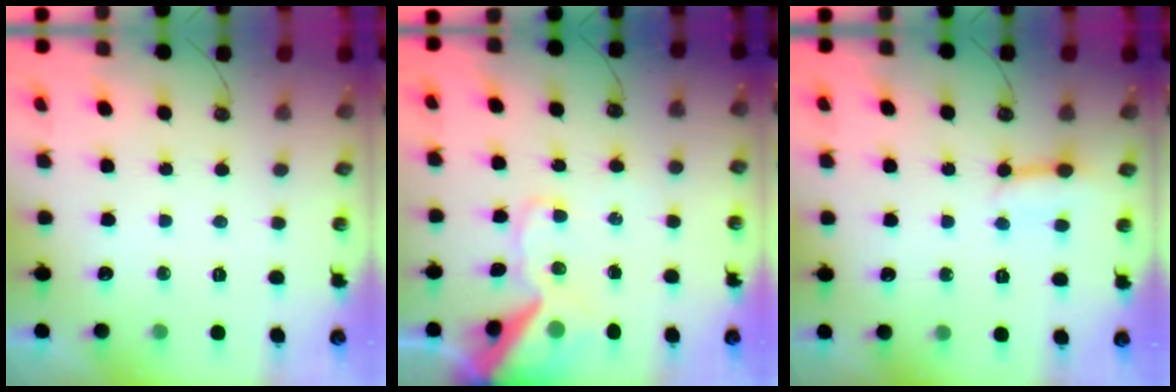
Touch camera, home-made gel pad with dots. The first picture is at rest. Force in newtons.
{"total": 14.8, "press": 14.6, "slide": 2.2}
{"total": 2.9, "press": 2.9, "slide": 0.2}